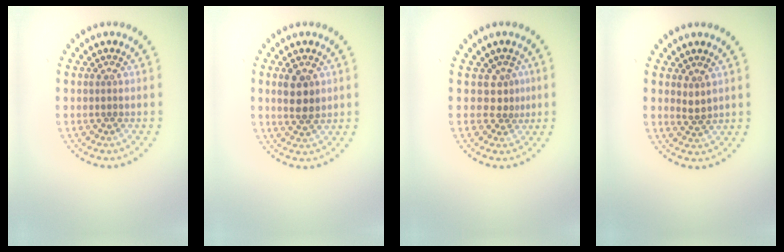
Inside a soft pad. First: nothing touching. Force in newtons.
{"total": 2.8, "press": 2.8, "slide": 0.7}
{"total": 1.8, "press": 1.1, "slide": 1.4}
{"total": 1.1, "press": 0.9, "slide": 0.6}